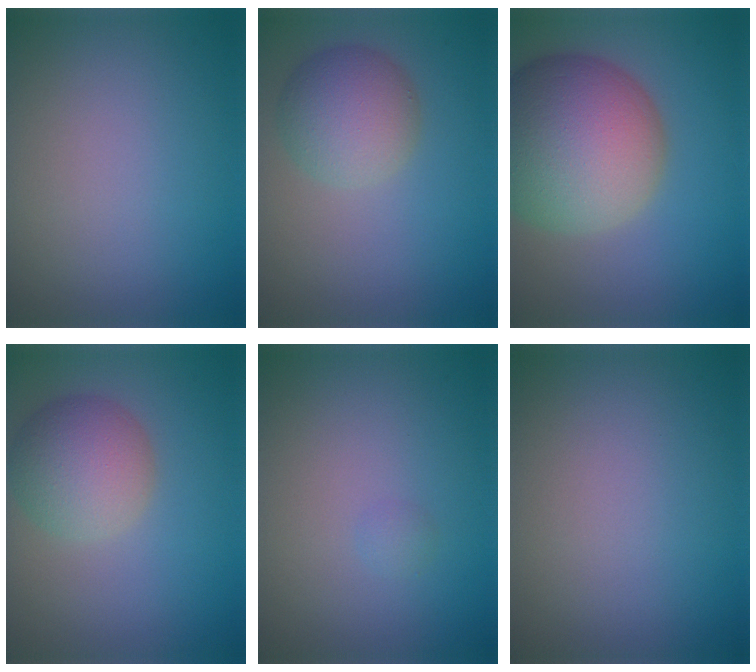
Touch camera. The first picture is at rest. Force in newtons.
{"total": 4.6, "press": 4.6, "slide": 0.1}
{"total": 12.8, "press": 12.7, "slide": 0.7}
{"total": 5.1, "press": 5.1, "slide": 0.1}
{"total": 0.6, "press": 0.6, "slide": 0.0}
{"total": 0.0}